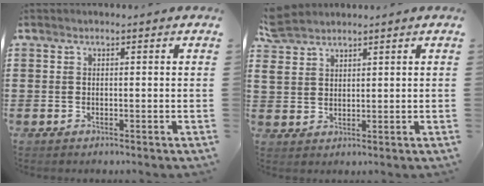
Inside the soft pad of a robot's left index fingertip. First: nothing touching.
{"total": 3.9, "force": [3.3, 1.8, 0.7], "torque": [-0.028, 0.000, 0.065]}